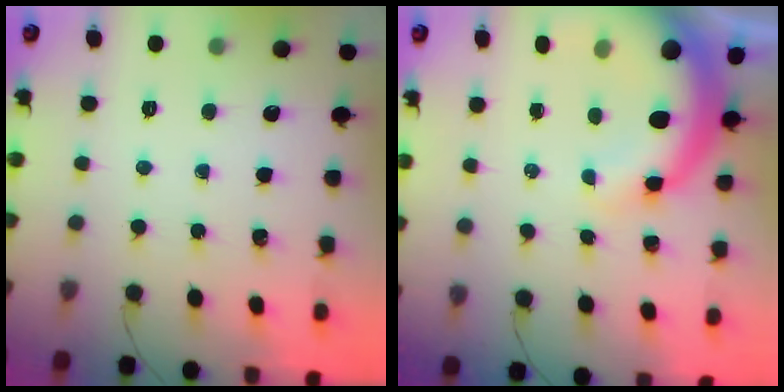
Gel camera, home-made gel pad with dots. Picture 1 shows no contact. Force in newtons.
{"total": 11.2, "press": 10.9, "slide": 2.4}